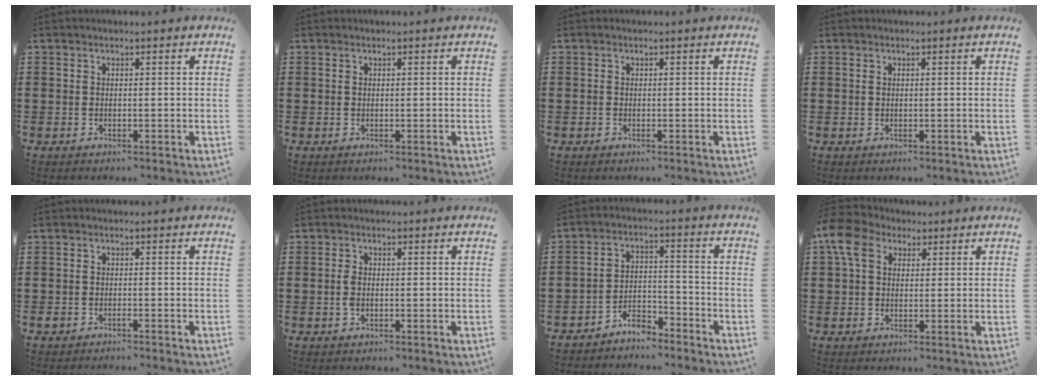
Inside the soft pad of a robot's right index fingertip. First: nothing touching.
{"total": 0.0}
{"total": 0.5, "force": [-0.2, 0.5, 0.0], "torque": [-0.001, 0.005, -0.007]}
{"total": 0.0}
{"total": 1.2, "force": [-1.2, 0.1, 0.3], "torque": [-0.008, -0.004, -0.023]}
{"total": 1.9, "force": [-0.3, 1.0, 1.6], "torque": [-0.039, -0.001, -0.009]}
{"total": 4.7, "force": [-4.5, 1.2, 0.8], "torque": [-0.017, 0.012, -0.091]}
{"total": 6.9, "force": [2.8, 5.1, 3.5], "torque": [-0.104, 0.016, 0.051]}